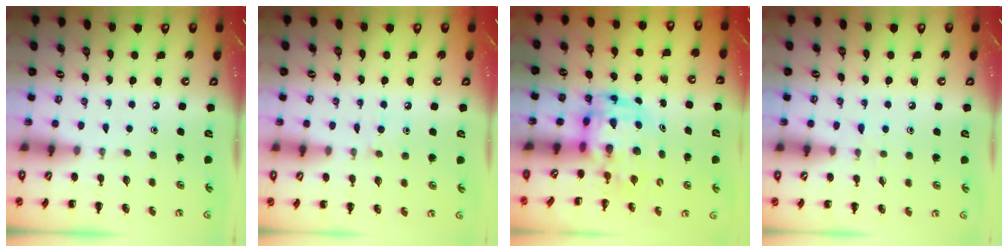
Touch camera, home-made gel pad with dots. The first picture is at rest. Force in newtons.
{"total": 4.7, "press": 4.4, "slide": 1.5}
{"total": 3.9, "press": 3.8, "slide": 0.8}
{"total": 5.0, "press": 4.6, "slide": 2.0}